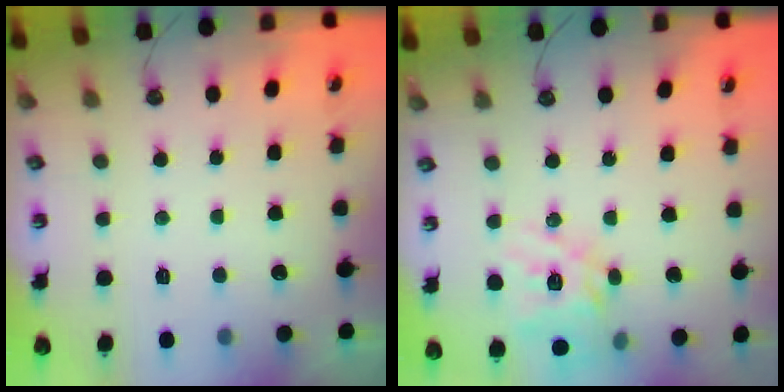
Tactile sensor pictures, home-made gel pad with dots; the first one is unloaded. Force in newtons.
{"total": 15.8, "press": 15.7, "slide": 1.3}